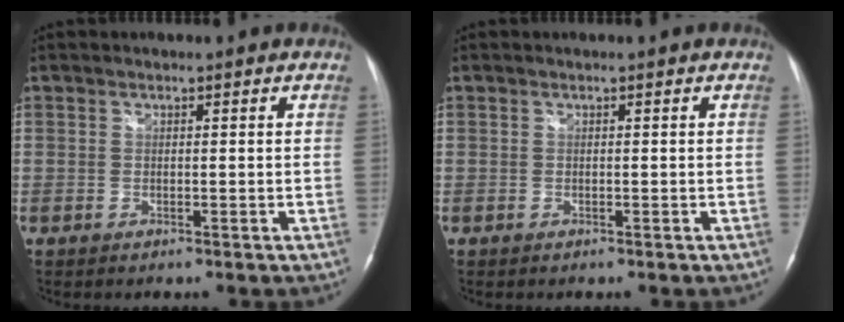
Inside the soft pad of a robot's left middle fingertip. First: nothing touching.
{"total": 0.0}